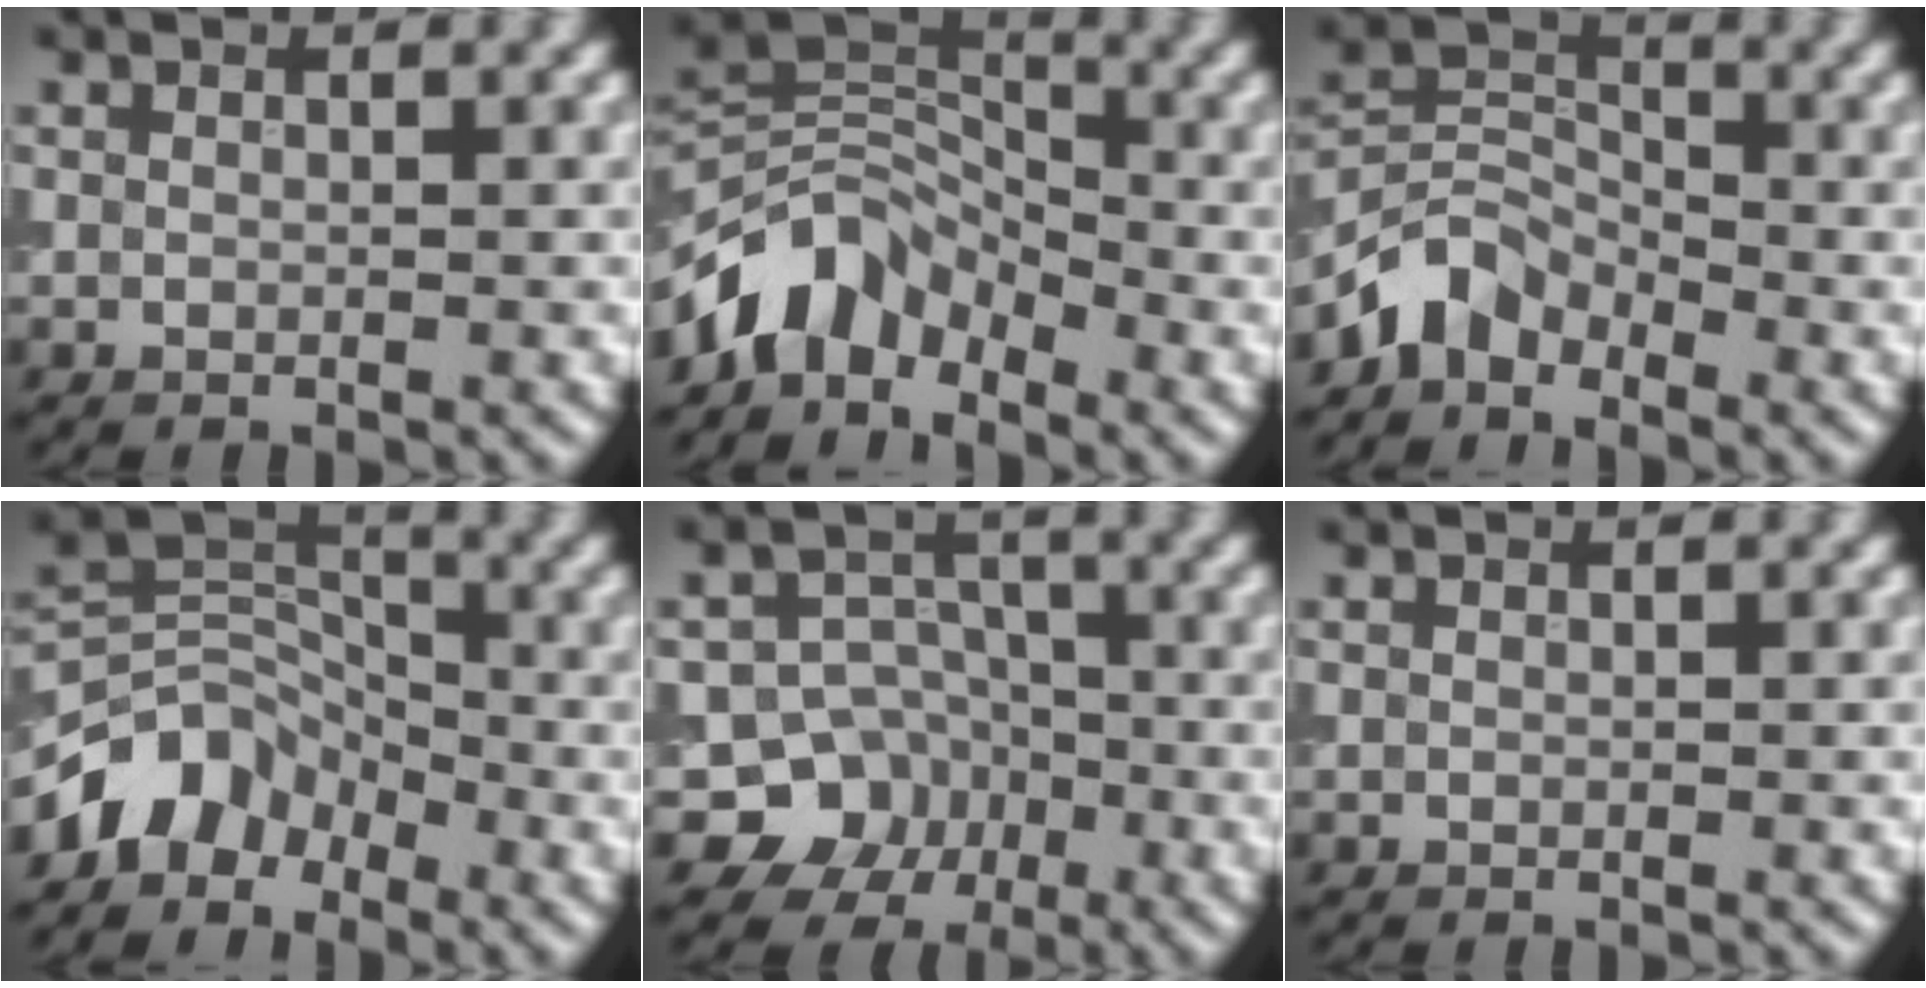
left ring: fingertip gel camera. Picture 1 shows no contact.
{"total": 5.2, "force": [-3.4, 3.1, 2.3], "torque": [-0.023, 0.005, -0.077]}
{"total": 3.9, "force": [-2.9, 2.3, 1.2], "torque": [-0.023, 0.009, -0.068]}
{"total": 4.5, "force": [-3.0, 3.0, 1.4], "torque": [-0.012, 0.010, -0.065]}
{"total": 8.2, "force": [-3.9, 7.2, 1.1], "torque": [0.007, -0.002, -0.086]}
{"total": 0.0}